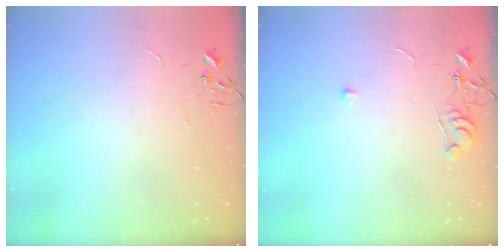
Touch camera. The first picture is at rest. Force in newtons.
{"total": 6.2, "press": 6.2, "slide": 0.7}